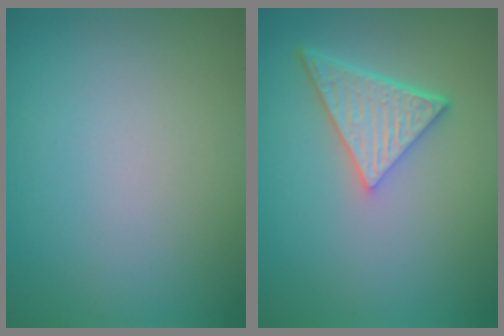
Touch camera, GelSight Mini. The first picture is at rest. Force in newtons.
{"total": 5.1, "press": 3.8, "slide": 3.4}